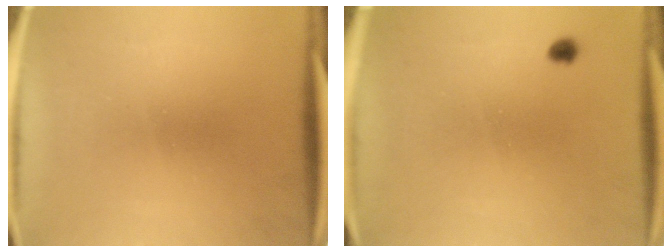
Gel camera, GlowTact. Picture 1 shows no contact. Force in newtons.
{"total": 1.1}